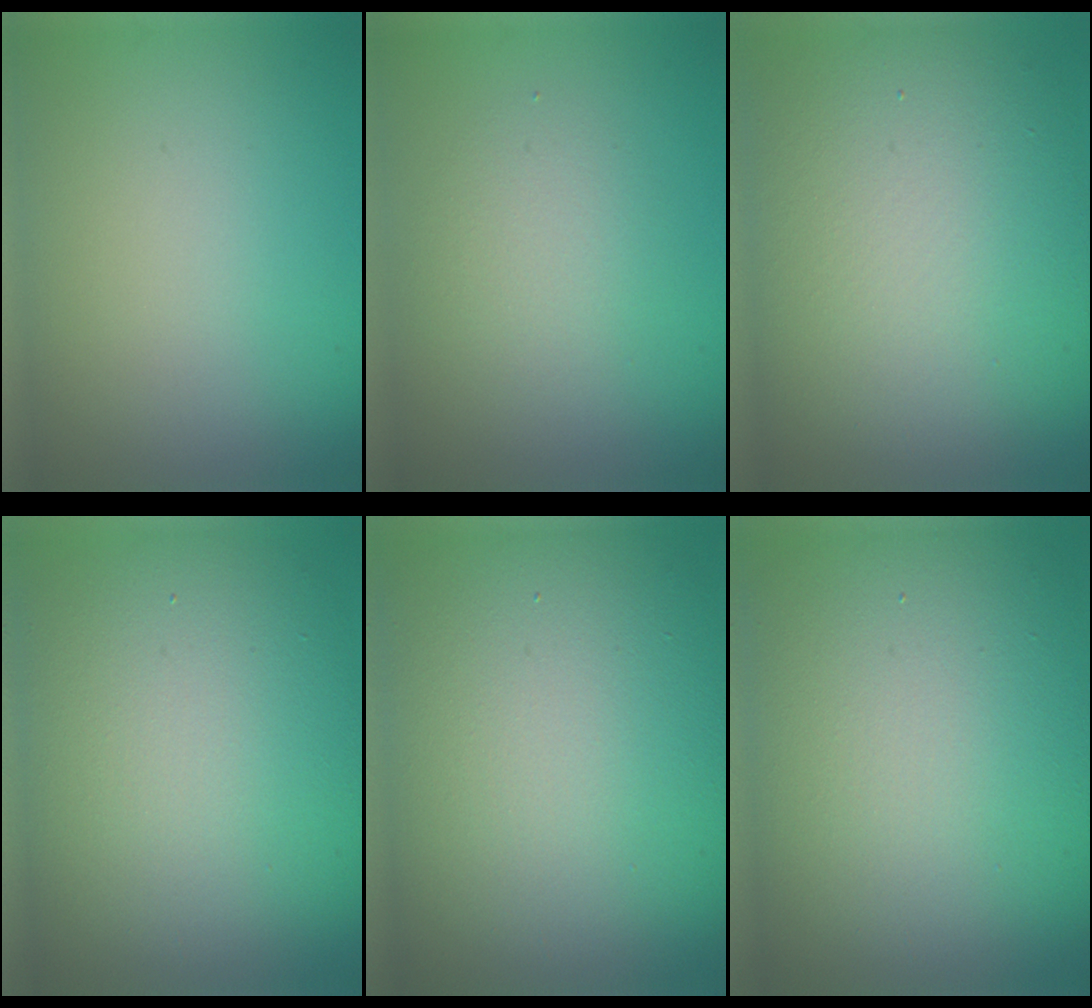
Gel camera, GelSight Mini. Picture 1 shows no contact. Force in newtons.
{"total": 2.3, "press": 2.3, "slide": 0.1}
{"total": 13.5, "press": 13.5, "slide": 0.5}
{"total": 13.6, "press": 13.6, "slide": 0.7}
{"total": 16.8, "press": 16.8, "slide": 0.8}
{"total": 17.3, "press": 17.3, "slide": 1.2}